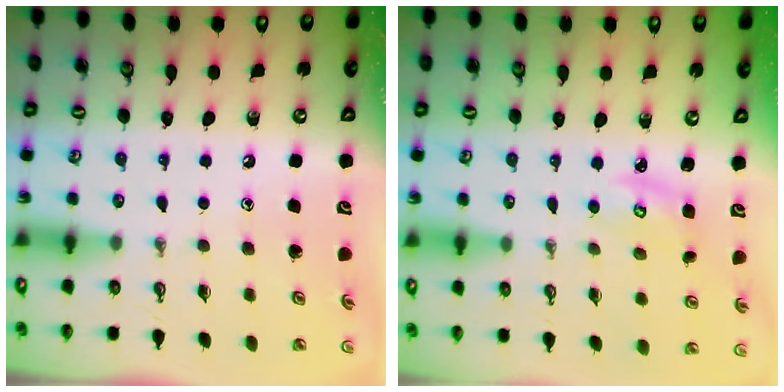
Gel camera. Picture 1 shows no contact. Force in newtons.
{"total": 3.3, "press": 3.2, "slide": 0.4}